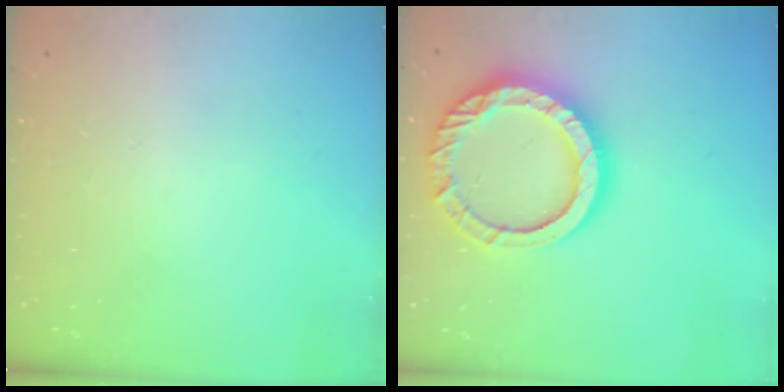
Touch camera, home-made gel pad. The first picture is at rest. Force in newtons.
{"total": 17.4, "press": 17.3, "slide": 1.8}